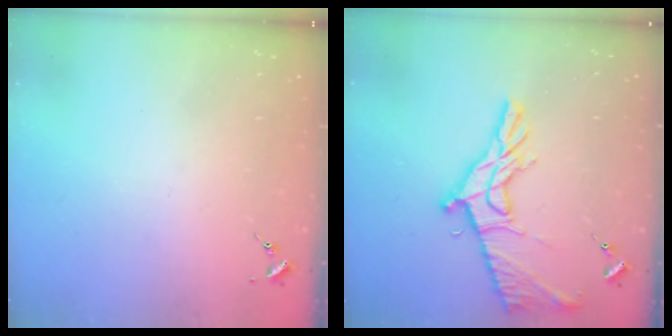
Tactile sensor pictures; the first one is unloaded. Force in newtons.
{"total": 16.7, "press": 16.7, "slide": 0.7}